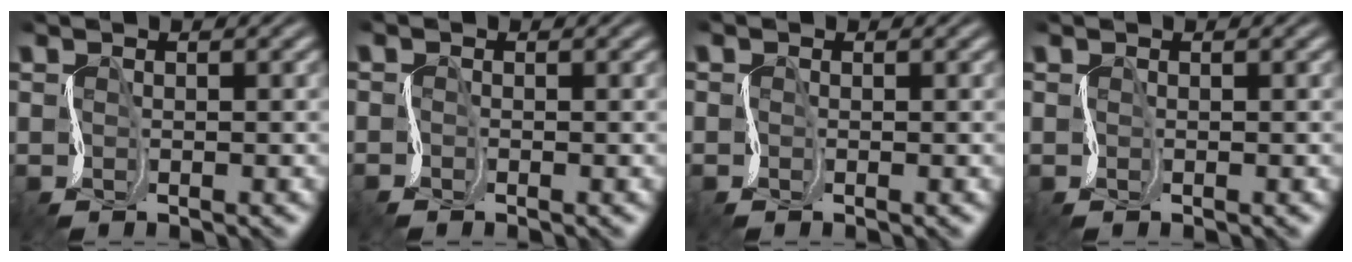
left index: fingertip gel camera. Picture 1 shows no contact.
{"total": 0.7, "force": [-0.6, 0.0, -0.1], "torque": [-0.008, -0.004, -0.006]}
{"total": 0.0}
{"total": 0.0}